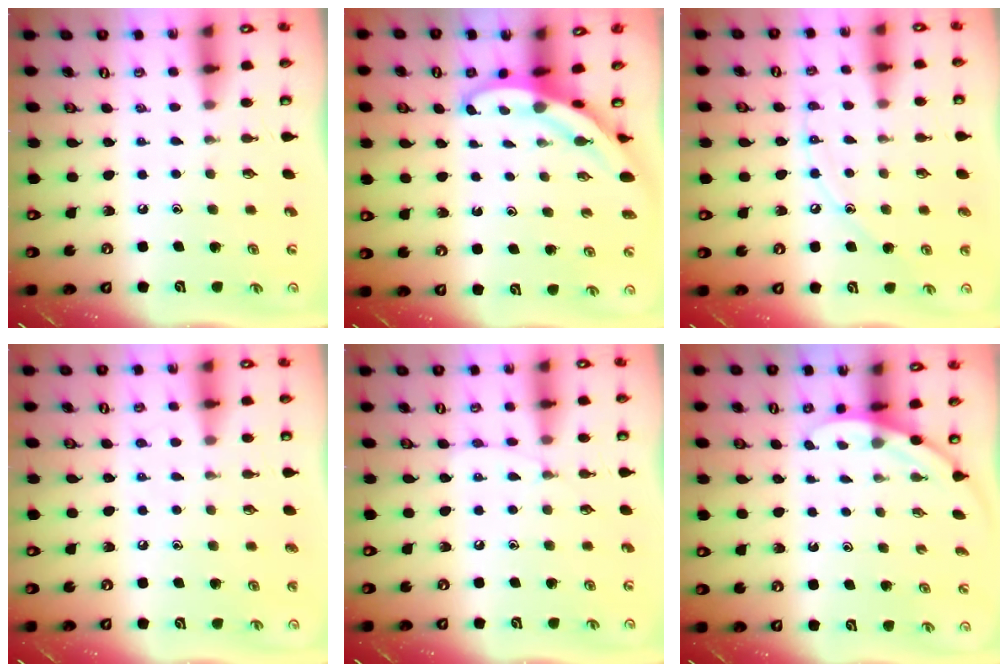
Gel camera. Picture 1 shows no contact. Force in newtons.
{"total": 3.8, "press": 3.8, "slide": 0.2}
{"total": 7.4, "press": 7.3, "slide": 0.6}
{"total": 6.8, "press": 6.8, "slide": 0.7}
{"total": 5.8, "press": 5.8, "slide": 0.8}
{"total": 2.8, "press": 2.8, "slide": 0.1}